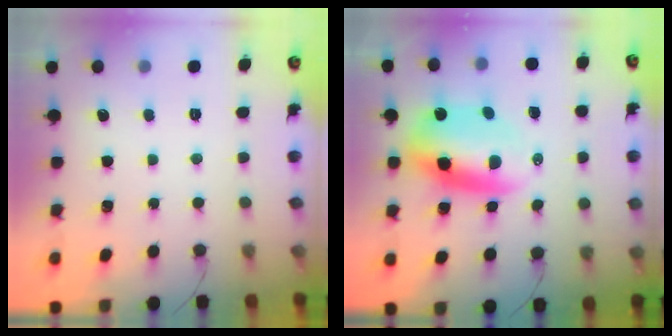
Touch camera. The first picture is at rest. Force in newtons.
{"total": 11.1, "press": 10.7, "slide": 3.2}